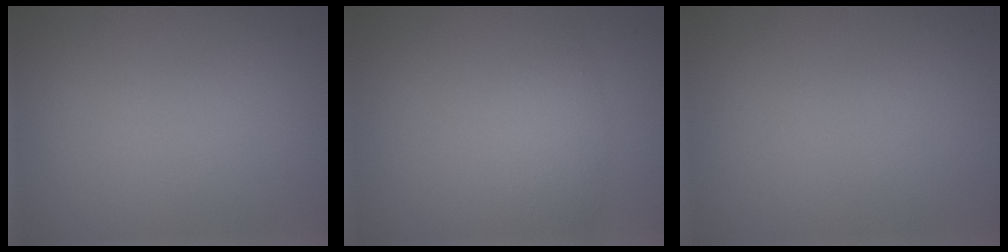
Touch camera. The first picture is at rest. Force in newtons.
{"total": 2.4, "press": 2.4, "slide": 0.0}
{"total": 0.0}